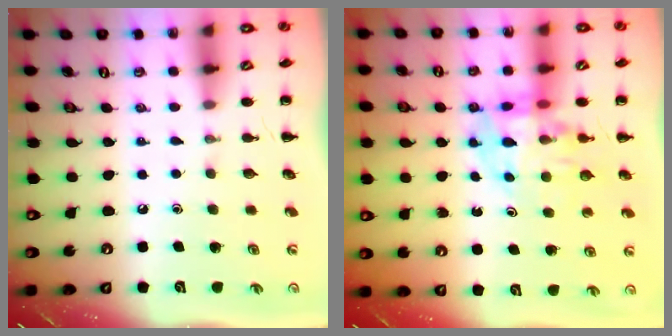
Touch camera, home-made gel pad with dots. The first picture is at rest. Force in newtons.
{"total": 10.2, "press": 9.8, "slide": 3.0}